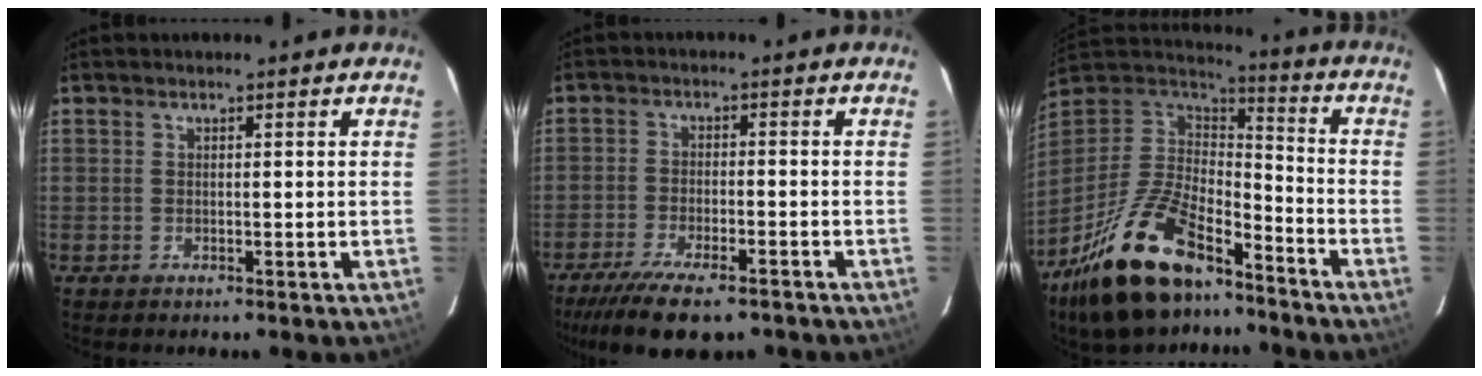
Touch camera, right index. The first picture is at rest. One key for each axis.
{"total": 13.5, "fx": -10.4, "fy": 3.9, "fz": 7.7, "tx": -0.169, "ty": -0.036, "tz": -0.172}
{"total": 23.5, "fx": -16.1, "fy": 9.7, "fz": 14.0, "tx": -0.293, "ty": -0.018, "tz": -0.278}